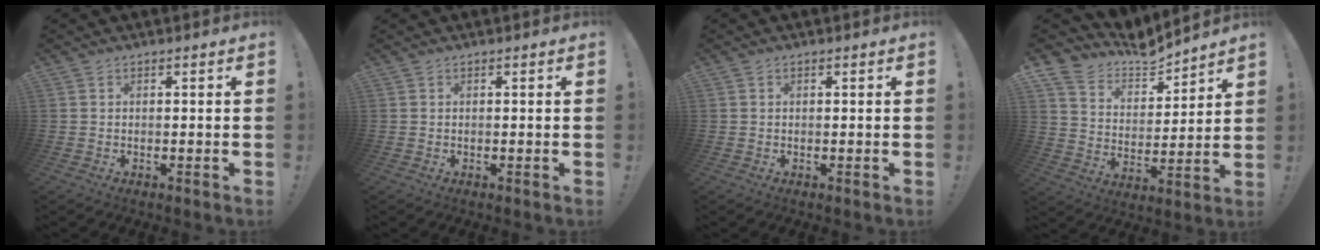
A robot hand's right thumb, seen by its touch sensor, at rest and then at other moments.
{"total": 0.0}
{"total": 0.0}
{"total": 8.7, "force": [8.1, 3.2, -0.4], "torque": [-0.006, -0.089, 0.148]}